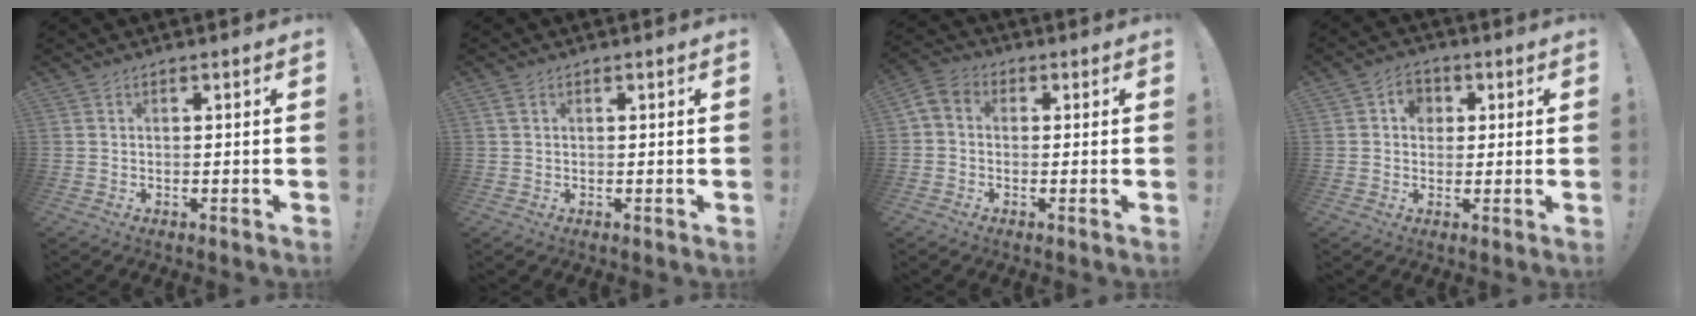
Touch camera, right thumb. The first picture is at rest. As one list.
[{"total": 0.9, "force": [0.5, 0.4, 0.7], "torque": [-0.013, 0.002, 0.009]}, {"total": 4.0, "force": [-0.7, 3.3, 2.2], "torque": [-0.043, 0.007, -0.008]}, {"total": 5.7, "force": [1.3, 4.9, 2.5], "torque": [-0.030, 0.001, 0.022]}]